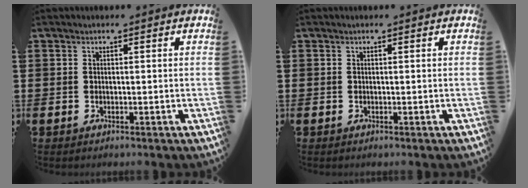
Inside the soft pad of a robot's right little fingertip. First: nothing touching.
{"total": 0.0}